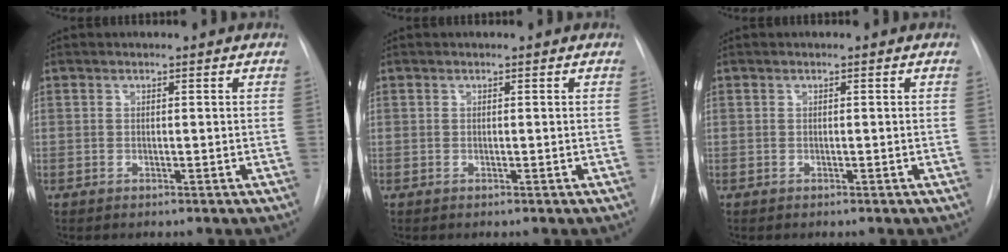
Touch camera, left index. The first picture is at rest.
{"total": 0.0}
{"total": 0.0}